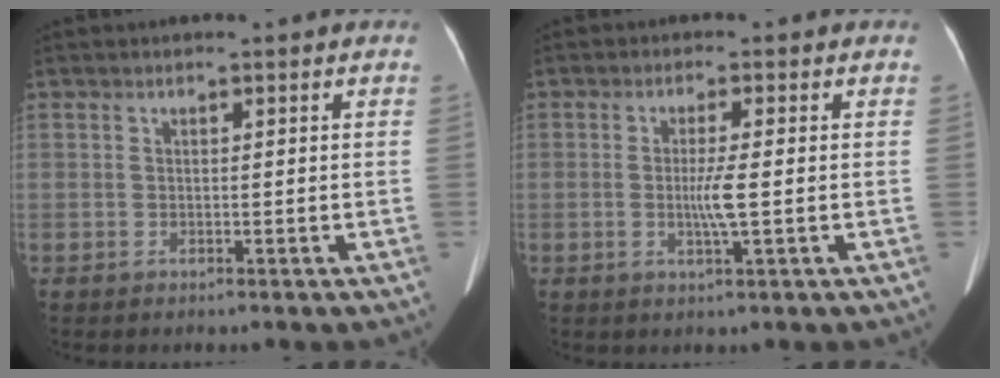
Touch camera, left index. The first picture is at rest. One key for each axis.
{"total": 3.7, "fx": -0.4, "fy": -0.2, "fz": 3.7, "tx": -0.074, "ty": -0.007, "tz": -0.007}